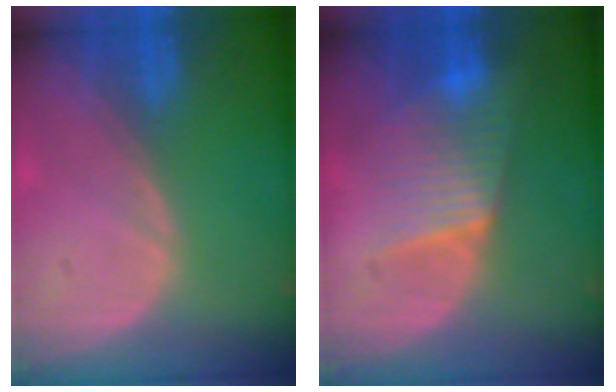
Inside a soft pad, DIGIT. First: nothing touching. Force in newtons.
{"total": 6.3, "press": 6.3, "slide": 0.7}